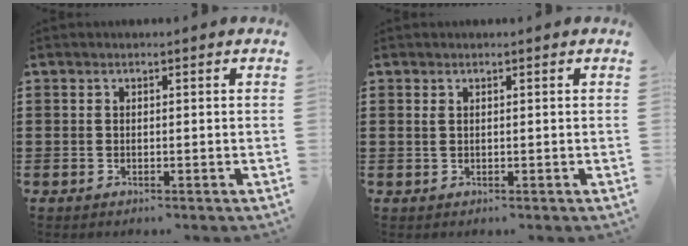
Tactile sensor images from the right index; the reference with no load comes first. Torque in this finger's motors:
{"motor_torque": [-0.23, 0.26, 0.02, 0.03]}